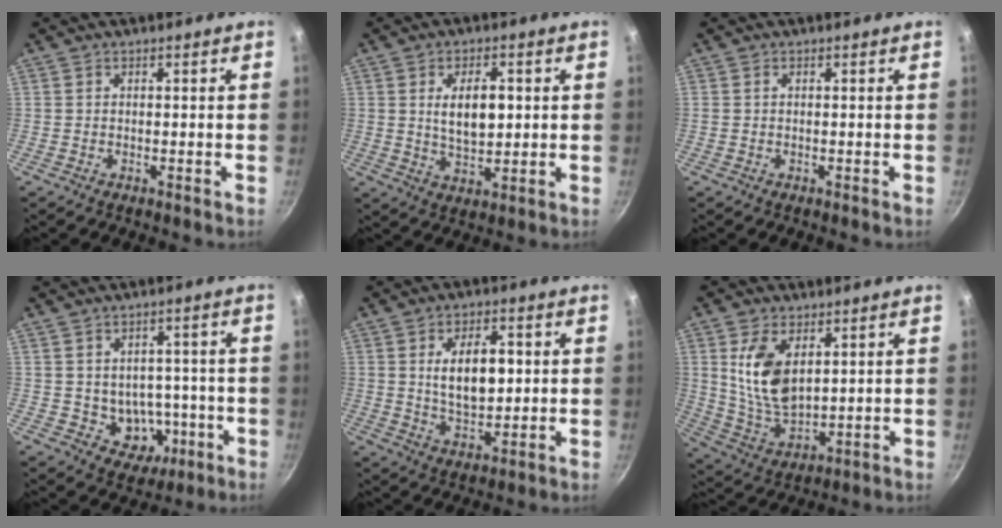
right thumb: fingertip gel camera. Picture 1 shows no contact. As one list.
[{"total": 8.0, "force": [1.4, 4.3, 6.6], "torque": [-0.093, -0.009, 0.029]}, {"total": 0.6, "force": [0.1, 0.4, 0.4], "torque": [-0.010, 0.004, 0.005]}, {"total": 7.9, "force": [-1.4, 6.6, 4.1], "torque": [-0.018, 0.012, -0.005]}, {"total": 10.0, "force": [1.7, 5.5, 8.2], "torque": [-0.115, -0.009, 0.035]}, {"total": 11.8, "force": [3.7, 6.5, 9.2], "torque": [-0.164, -0.024, 0.085]}]